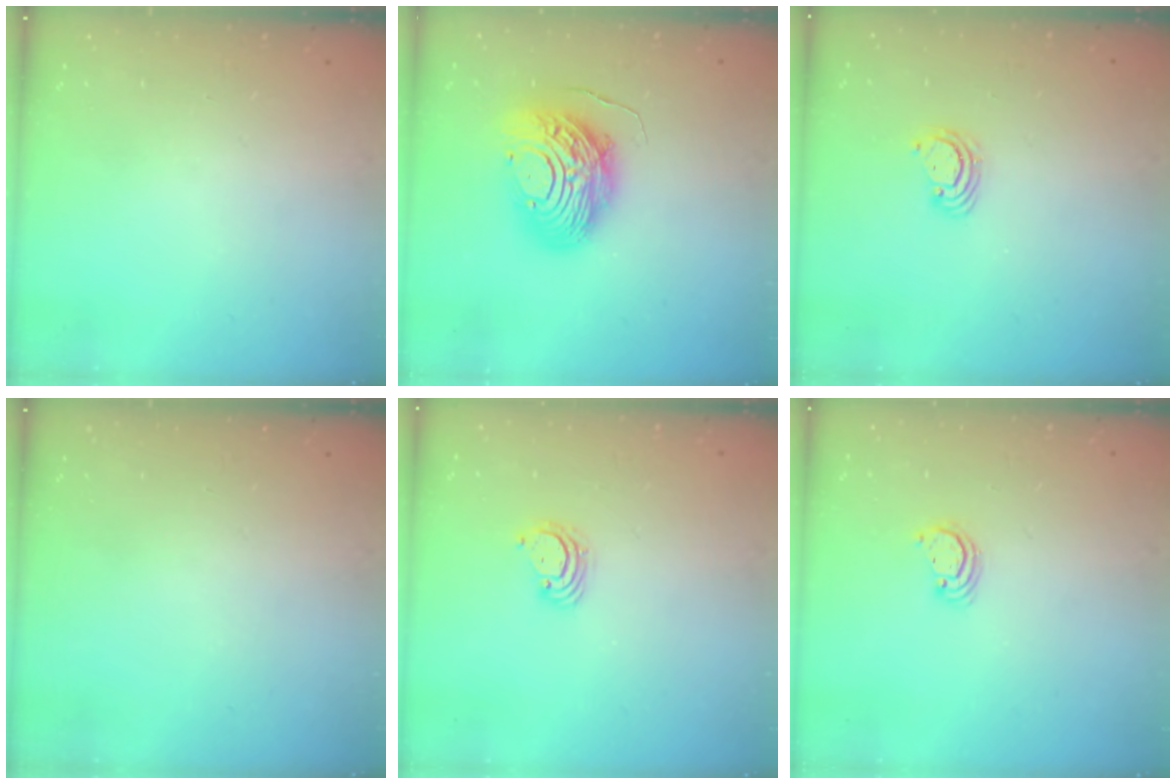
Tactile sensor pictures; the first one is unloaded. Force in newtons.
{"total": 13.7, "press": 13.6, "slide": 1.4}
{"total": 2.4, "press": 2.4, "slide": 0.2}
{"total": 0.0}
{"total": 3.4, "press": 3.4, "slide": 0.2}
{"total": 2.8, "press": 2.8, "slide": 0.2}